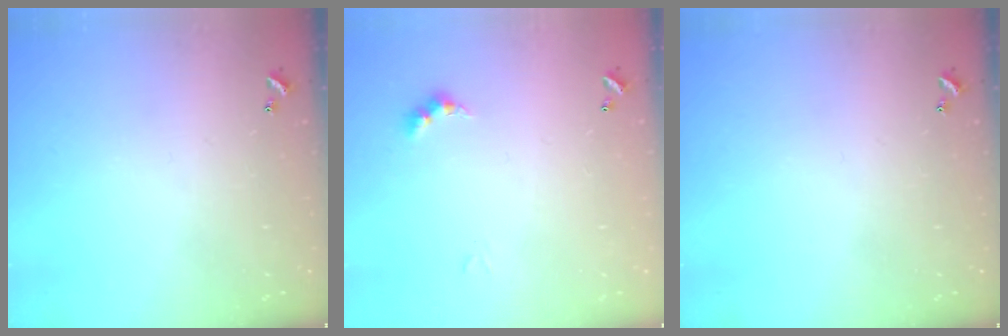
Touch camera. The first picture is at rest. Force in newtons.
{"total": 2.8, "press": 2.8, "slide": 0.6}
{"total": 0.0}